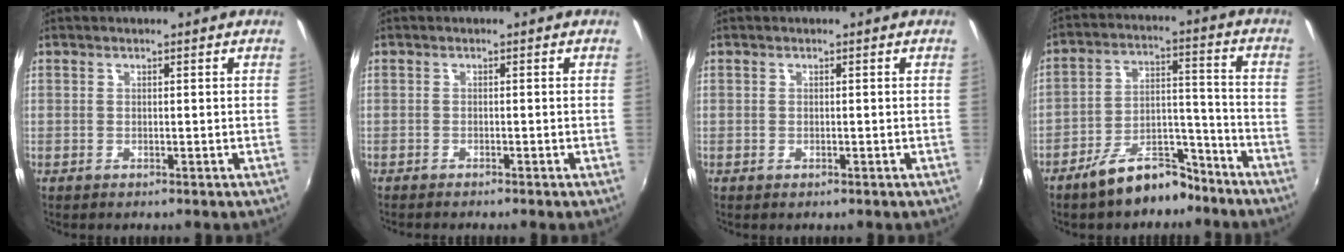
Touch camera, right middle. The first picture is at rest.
{"total": 1.0, "force": [-0.9, -0.2, 0.4], "torque": [-0.010, -0.004, -0.016]}
{"total": 0.0}
{"total": 11.1, "force": [-8.8, 4.7, 5.0], "torque": [-0.086, 0.043, -0.128]}